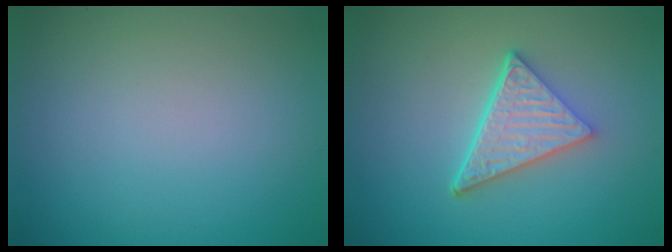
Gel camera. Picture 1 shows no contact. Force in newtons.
{"total": 5.2, "press": 3.6, "slide": 3.7}